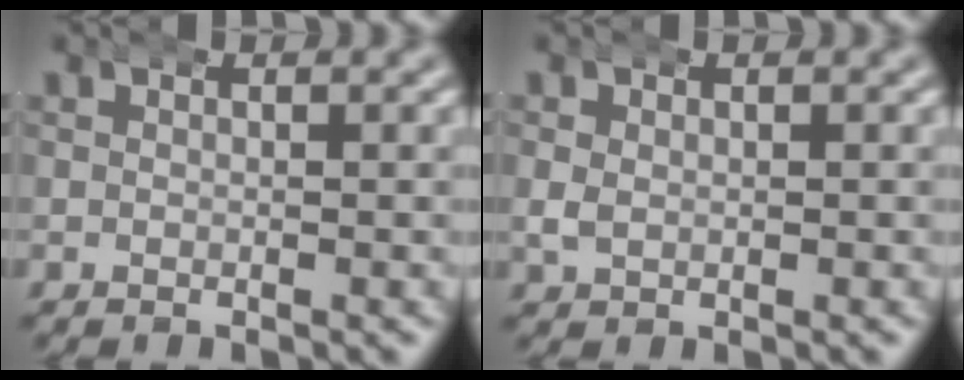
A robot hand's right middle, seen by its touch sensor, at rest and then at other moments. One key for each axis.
{"total": 1.4, "fx": 0.4, "fy": 1.1, "fz": 0.7, "tx": -0.016, "ty": 0.000, "tz": 0.006}